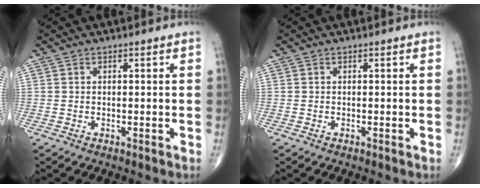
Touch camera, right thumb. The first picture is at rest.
{"total": 0.0}